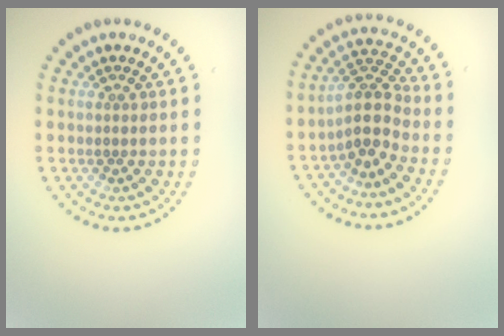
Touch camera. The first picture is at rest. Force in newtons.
{"total": 3.4, "press": 2.6, "slide": 2.1}